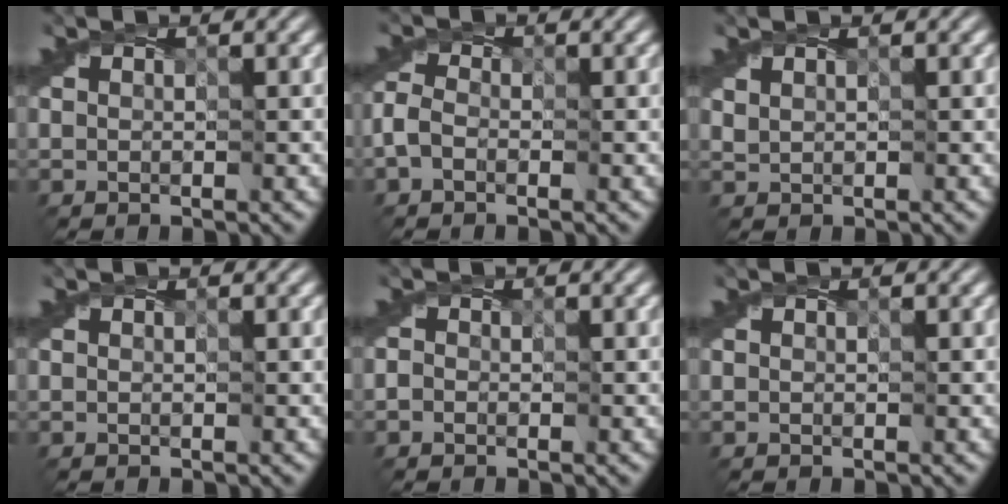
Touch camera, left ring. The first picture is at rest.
{"total": 1.7, "force": [-1.0, 1.1, 0.7], "torque": [-0.019, 0.006, -0.028]}
{"total": 0.7, "force": [0.7, 0.3, 0.0], "torque": [-0.005, -0.001, 0.014]}
{"total": 0.0}
{"total": 0.6, "force": [-0.5, 0.3, -0.2], "torque": [0.003, 0.001, -0.010]}
{"total": 0.0}